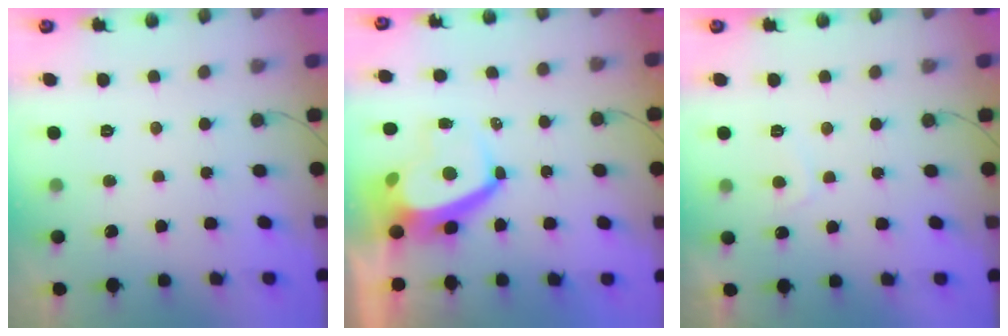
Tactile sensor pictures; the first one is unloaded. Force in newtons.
{"total": 6.7, "press": 6.7, "slide": 0.9}
{"total": 2.3, "press": 2.2, "slide": 0.6}